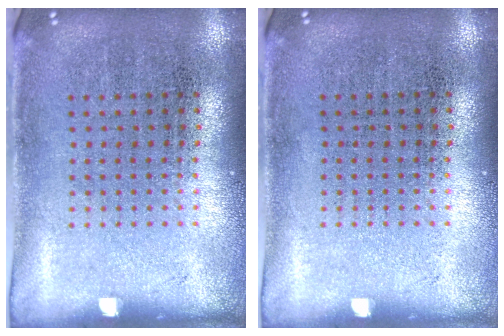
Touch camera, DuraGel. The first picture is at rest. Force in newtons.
{"total": 0.0}